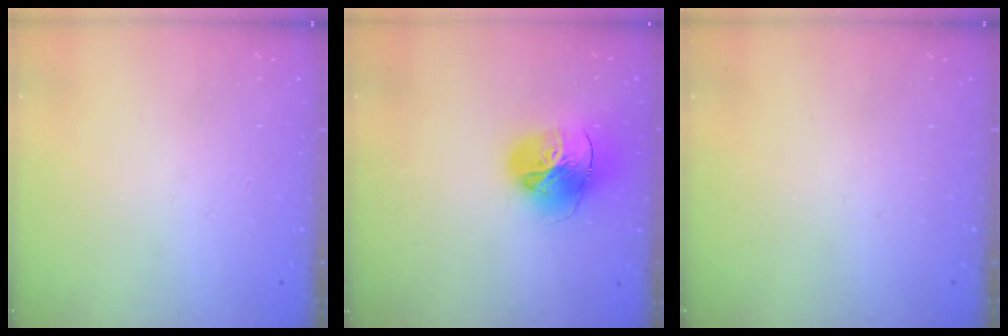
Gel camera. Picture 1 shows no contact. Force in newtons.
{"total": 17.1, "press": 17.0, "slide": 1.9}
{"total": 0.0}